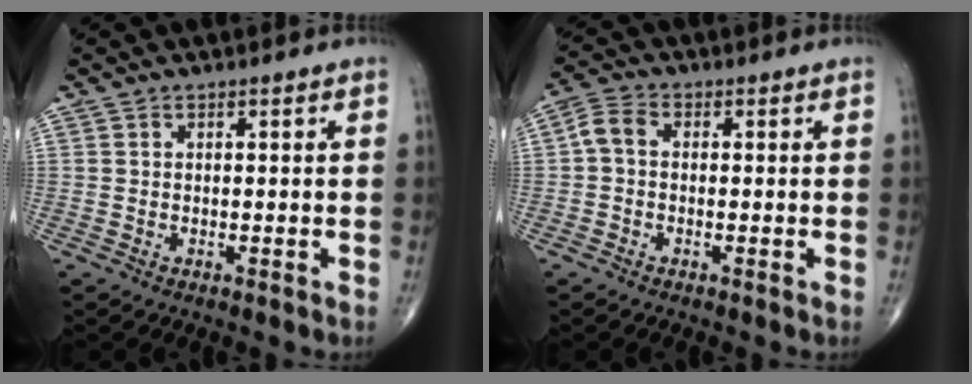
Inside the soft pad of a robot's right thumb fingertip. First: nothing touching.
{"total": 3.8, "force": [-0.1, 2.6, 2.8], "torque": [-0.052, 0.012, -0.013]}